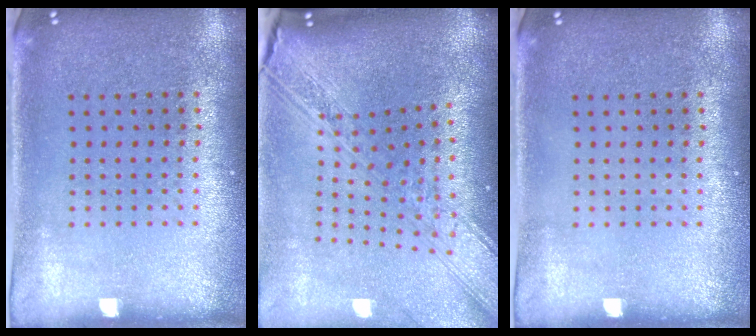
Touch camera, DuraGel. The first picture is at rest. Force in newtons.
{"total": 3.5, "press": 2.6, "slide": 2.4}
{"total": 0.0}